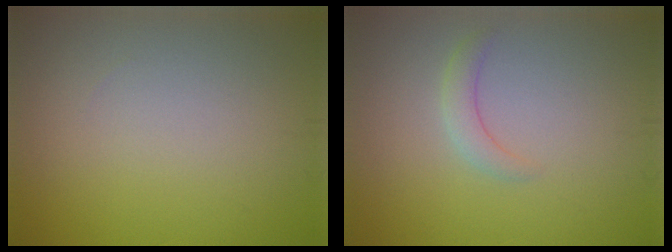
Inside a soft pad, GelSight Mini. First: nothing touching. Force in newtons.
{"total": 1.5, "press": 1.5, "slide": 0.3}